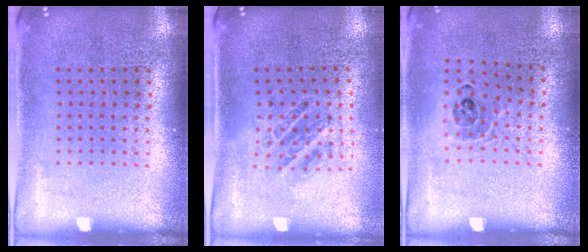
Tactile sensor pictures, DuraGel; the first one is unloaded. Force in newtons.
{"total": 1.0, "press": 1.0, "slide": 0.1}
{"total": 0.8, "press": 0.8, "slide": 0.2}